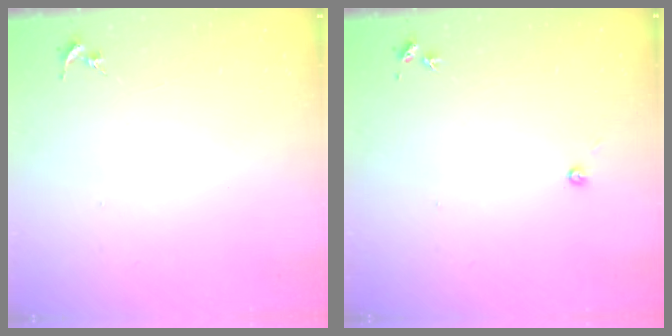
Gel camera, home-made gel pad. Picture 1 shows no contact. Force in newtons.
{"total": 2.7, "press": 2.7, "slide": 0.2}